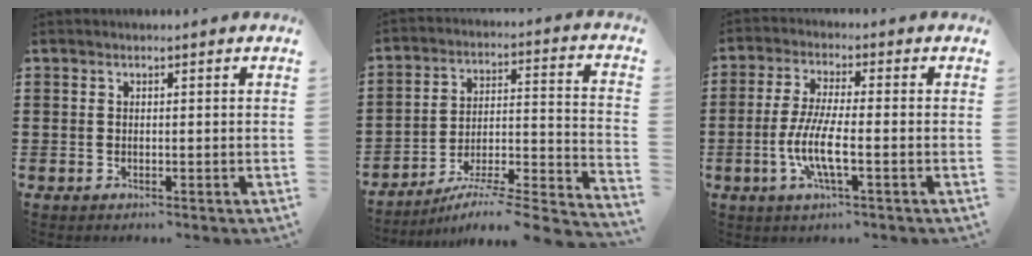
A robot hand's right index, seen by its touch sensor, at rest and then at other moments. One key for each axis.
{"total": 5.4, "fx": -4.3, "fy": -0.2, "fz": 3.2, "tx": -0.056, "ty": -0.020, "tz": -0.088}
{"total": 7.4, "fx": -2.3, "fy": 1.3, "fz": 6.9, "tx": -0.153, "ty": -0.015, "tz": -0.050}